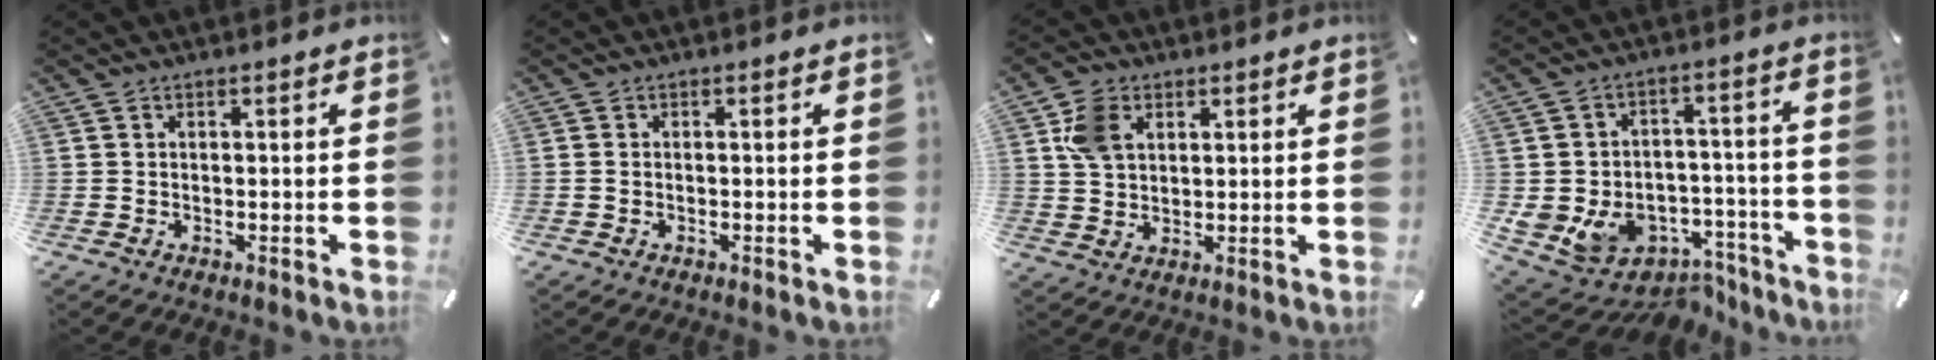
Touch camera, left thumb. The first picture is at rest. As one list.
[{"total": 0.8, "force": [-0.2, 0.6, 0.5], "torque": [-0.010, 0.002, -0.005]}, {"total": 6.9, "force": [2.9, 5.1, 3.6], "torque": [-0.089, 0.011, 0.056]}, {"total": 10.4, "force": [-4.5, 8.9, 2.8], "torque": [-0.042, 0.016, -0.064]}]